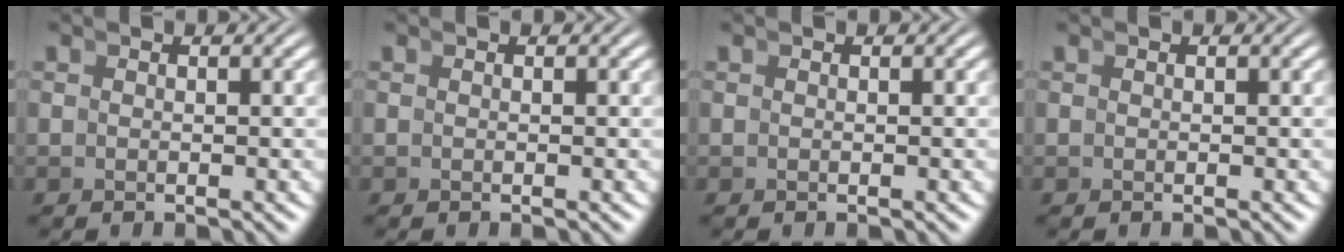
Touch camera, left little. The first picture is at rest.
{"total": 0.0}
{"total": 0.0}
{"total": 0.0}